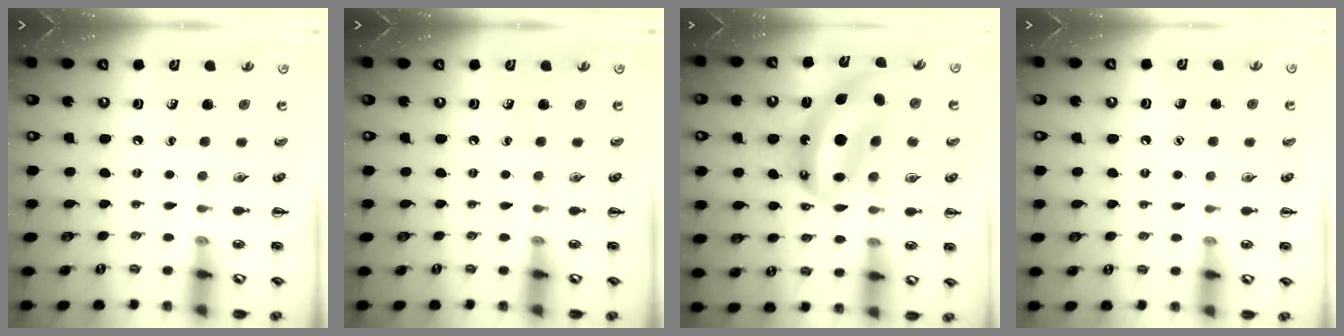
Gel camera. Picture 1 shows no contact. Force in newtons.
{"total": 0.0}
{"total": 13.4, "press": 13.0, "slide": 3.3}
{"total": 1.4, "press": 1.4, "slide": 0.1}